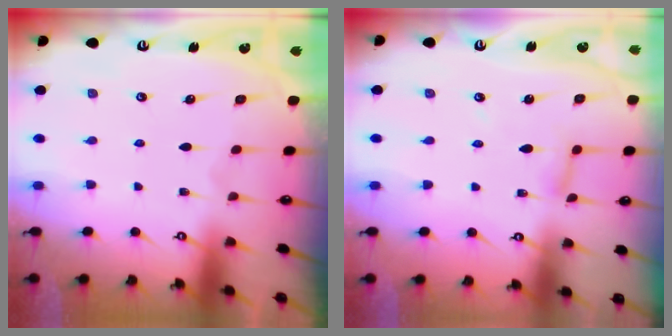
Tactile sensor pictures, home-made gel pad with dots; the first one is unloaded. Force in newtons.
{"total": 2.8, "press": 2.8, "slide": 0.2}